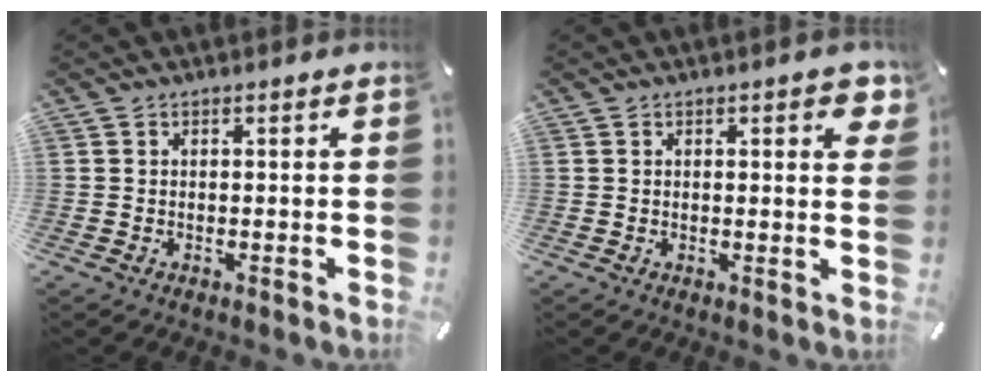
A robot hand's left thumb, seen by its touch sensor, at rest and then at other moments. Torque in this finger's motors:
{"motor_torque": [0.64, 0.58, 0.26, -0.33, 0.00]}